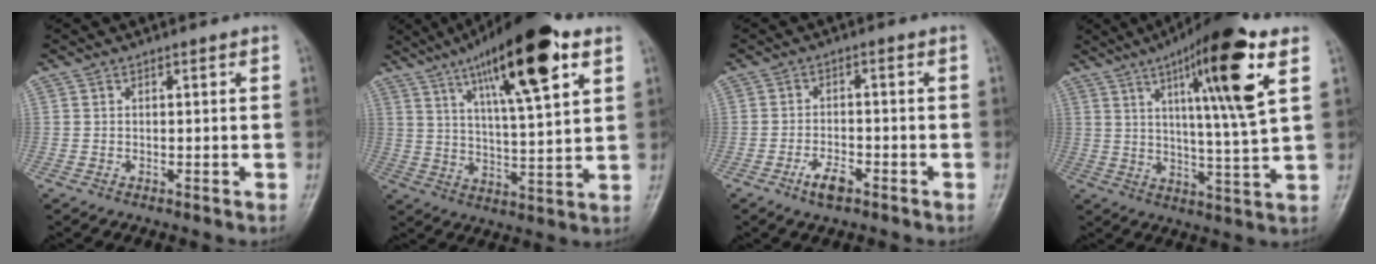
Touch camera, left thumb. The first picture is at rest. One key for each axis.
{"total": 20.1, "fx": 10.5, "fy": 4.9, "fz": 16.4, "tx": -0.247, "ty": -0.025, "tz": 0.169}
{"total": 4.4, "fx": -2.7, "fy": 1.8, "fz": 2.9, "tx": -0.052, "ty": 0.016, "tz": -0.048}
{"total": 17.0, "fx": 7.1, "fy": 2.0, "fz": 15.3, "tx": -0.242, "ty": -0.024, "tz": 0.110}